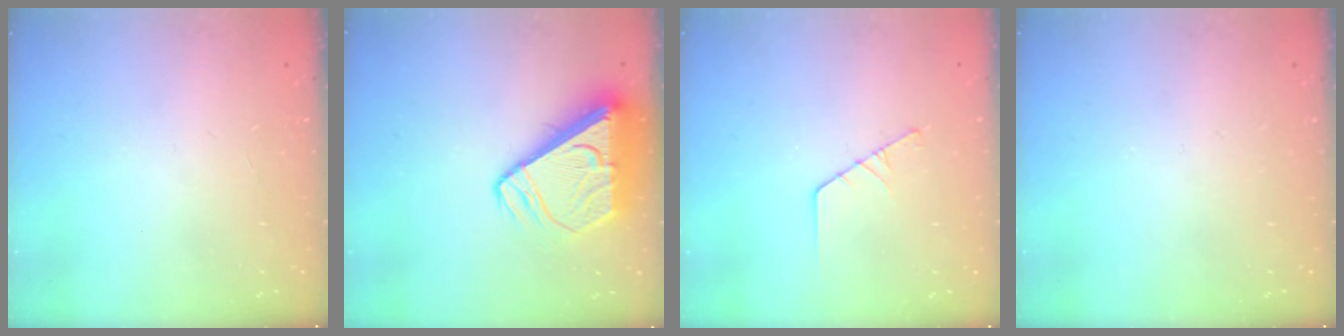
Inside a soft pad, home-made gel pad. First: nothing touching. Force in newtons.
{"total": 11.0, "press": 11.0, "slide": 1.1}
{"total": 2.9, "press": 2.9, "slide": 0.3}
{"total": 0.0}